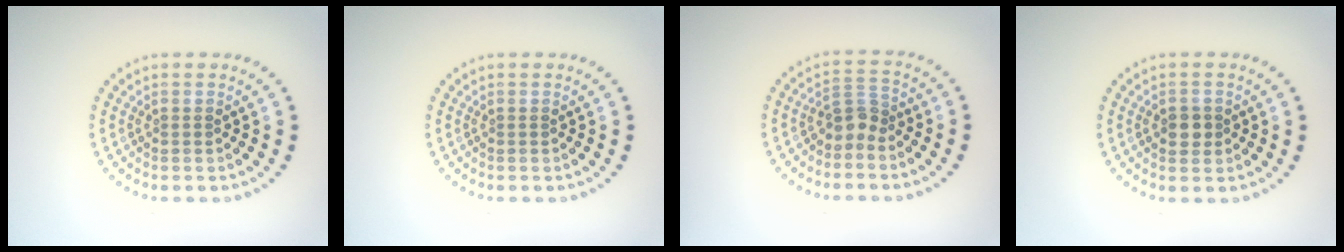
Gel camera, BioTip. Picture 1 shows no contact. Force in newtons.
{"total": 0.0}
{"total": 2.3, "press": 1.7, "slide": 1.5}
{"total": 1.8, "press": 1.8, "slide": 0.4}